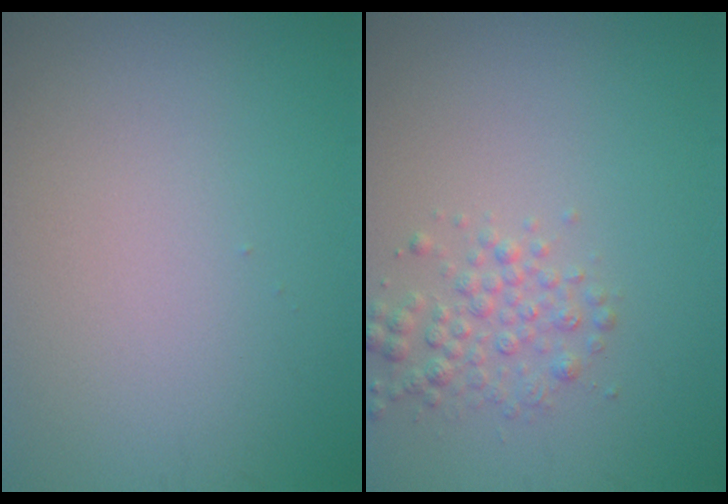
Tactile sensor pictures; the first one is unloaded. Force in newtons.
{"total": 2.2, "press": 2.2, "slide": 0.0}